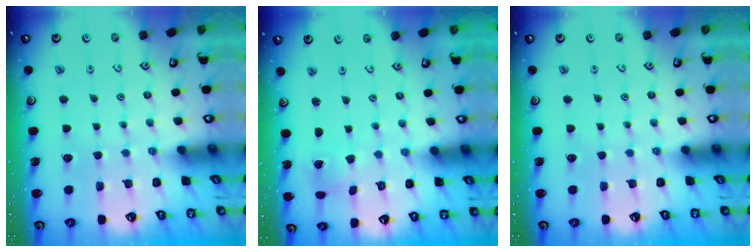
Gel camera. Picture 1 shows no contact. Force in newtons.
{"total": 1.5, "press": 1.5, "slide": 0.3}
{"total": 0.0}